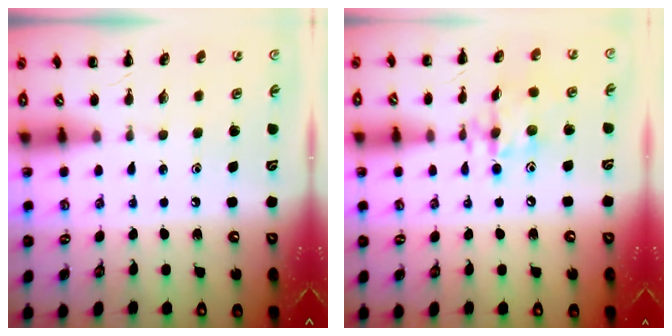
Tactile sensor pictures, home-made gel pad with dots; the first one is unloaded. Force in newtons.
{"total": 10.8, "press": 10.7, "slide": 1.2}